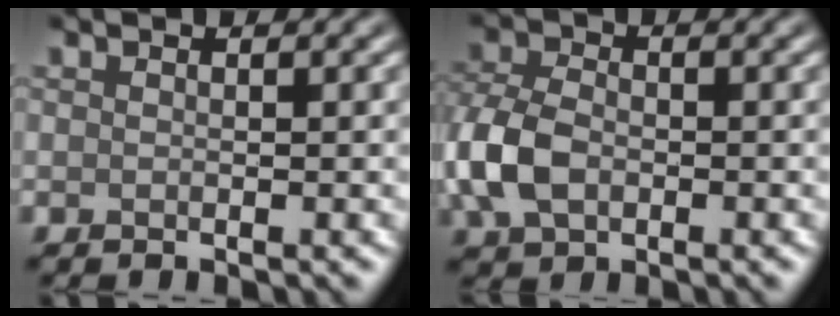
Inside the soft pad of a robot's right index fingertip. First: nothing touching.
{"total": 5.2, "force": [-1.4, 3.5, 3.6], "torque": [-0.088, 0.002, -0.036]}